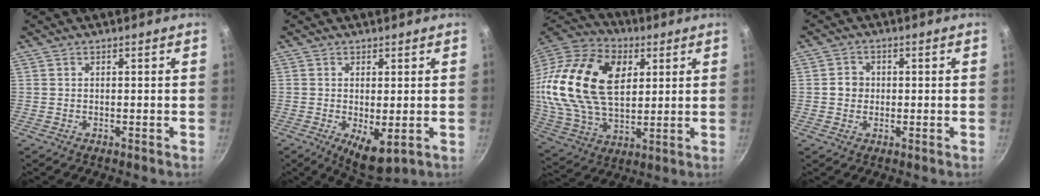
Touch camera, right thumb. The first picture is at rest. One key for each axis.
{"total": 6.4, "fx": -0.9, "fy": 2.6, "fz": 5.8, "tx": -0.079, "ty": -0.013, "tz": -0.003}
{"total": 26.8, "fx": 6.9, "fy": 17.2, "fz": 19.3, "tx": -0.358, "ty": -0.001, "tz": 0.120}
{"total": 3.3, "fx": 0.0, "fy": 3.1, "fz": 1.3, "tx": -0.002, "ty": 0.006, "tz": -0.005}